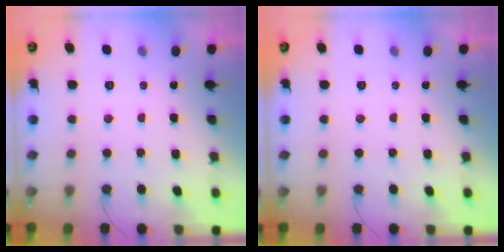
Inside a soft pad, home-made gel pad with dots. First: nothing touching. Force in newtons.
{"total": 0.0}